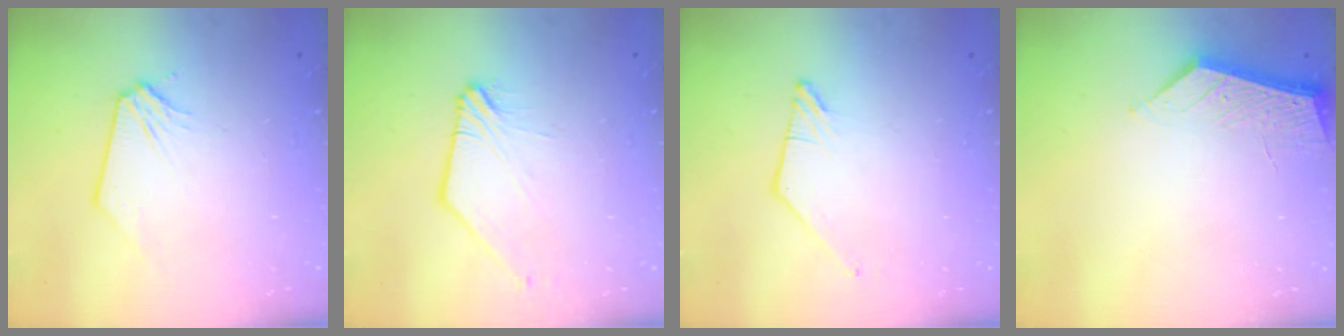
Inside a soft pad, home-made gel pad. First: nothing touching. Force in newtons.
{"total": 2.0, "press": 1.9, "slide": 0.4}
{"total": 0.7, "press": 0.7, "slide": 0.2}
{"total": 5.2, "press": 5.1, "slide": 0.6}